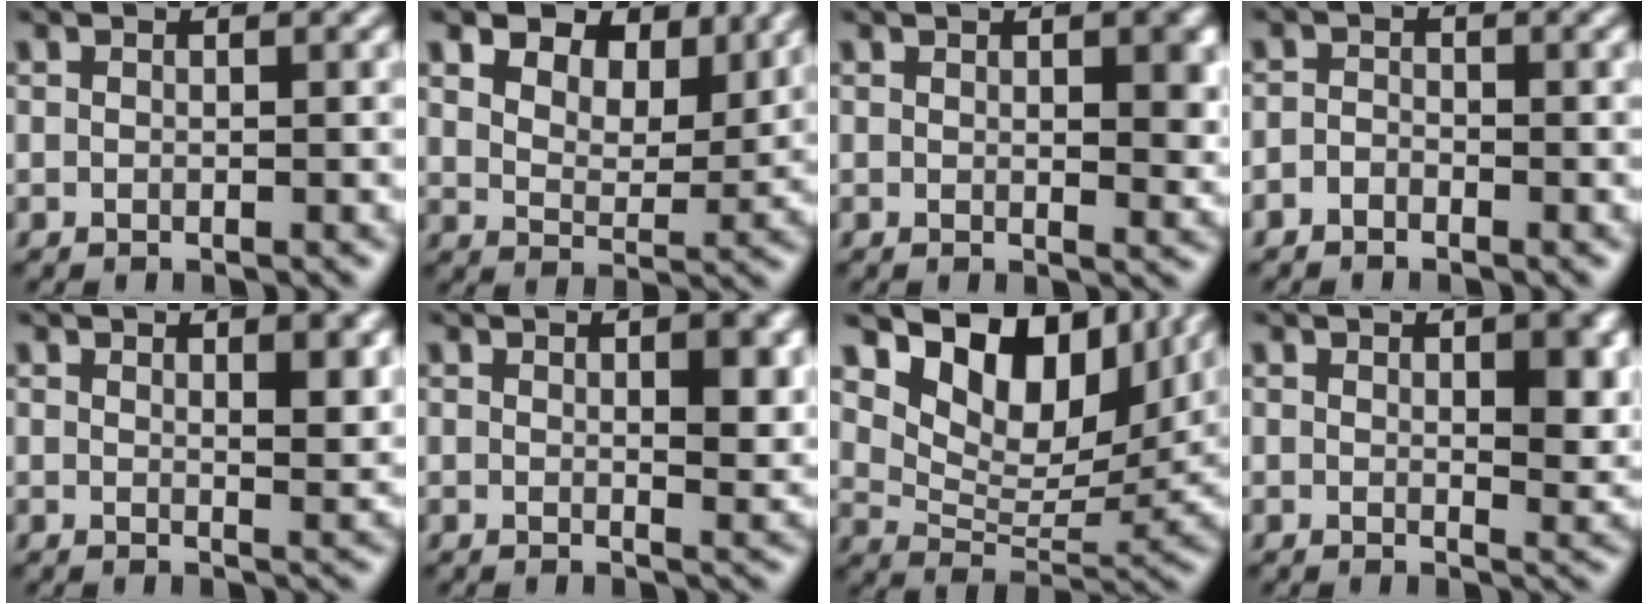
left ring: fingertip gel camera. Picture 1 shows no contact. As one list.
[{"total": 8.4, "force": [5.5, 4.3, 4.6], "torque": [-0.075, 0.005, 0.073]}, {"total": 4.2, "force": [1.1, 1.4, 3.8], "torque": [-0.041, 0.000, 0.020]}, {"total": 1.1, "force": [-0.8, 0.7, 0.4], "torque": [-0.005, 0.003, -0.019]}, {"total": 3.3, "force": [1.6, 1.0, 2.7], "torque": [-0.032, -0.003, 0.028]}, {"total": 4.0, "force": [1.4, 1.2, 3.6], "torque": [-0.044, -0.003, 0.024]}, {"total": 11.5, "force": [6.9, 6.1, 6.9], "torque": [-0.120, -0.006, 0.125]}, {"total": 5.4, "force": [1.7, 2.0, 4.7], "torque": [-0.053, -0.002, 0.032]}]